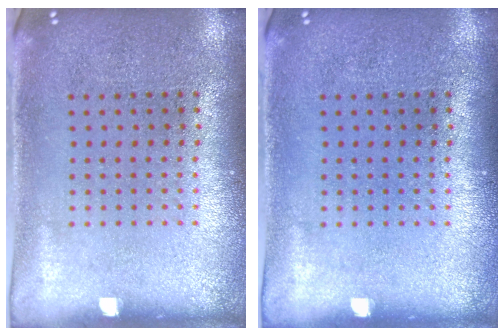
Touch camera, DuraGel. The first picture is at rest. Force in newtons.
{"total": 0.0}